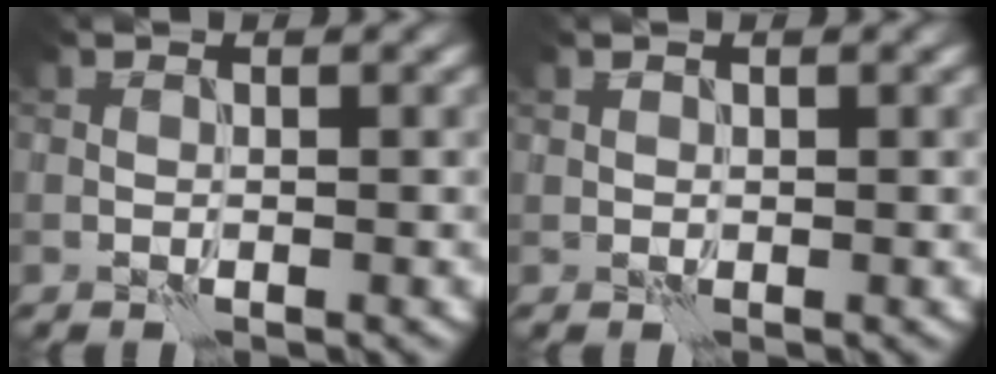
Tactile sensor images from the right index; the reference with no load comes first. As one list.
[{"total": 0.0}]